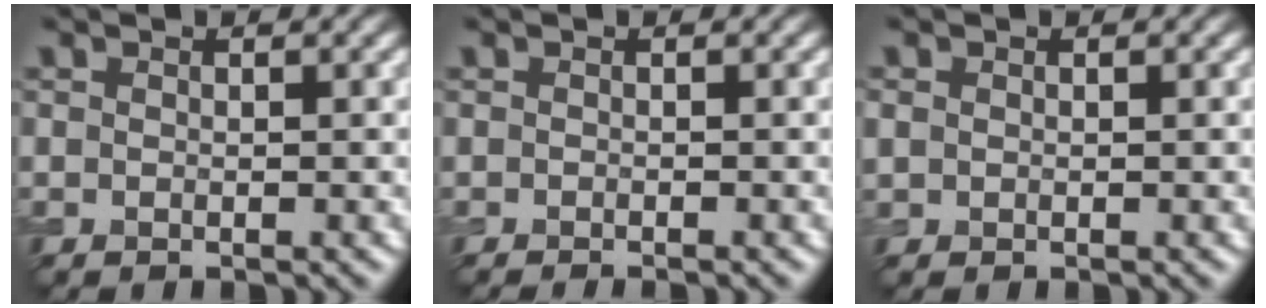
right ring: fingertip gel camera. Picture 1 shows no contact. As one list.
[{"total": 0.8, "force": [-0.7, 0.1, 0.4], "torque": [-0.002, -0.004, -0.012]}, {"total": 0.7, "force": [0.1, 0.7, 0.2], "torque": [-0.003, -0.001, 0.001]}]